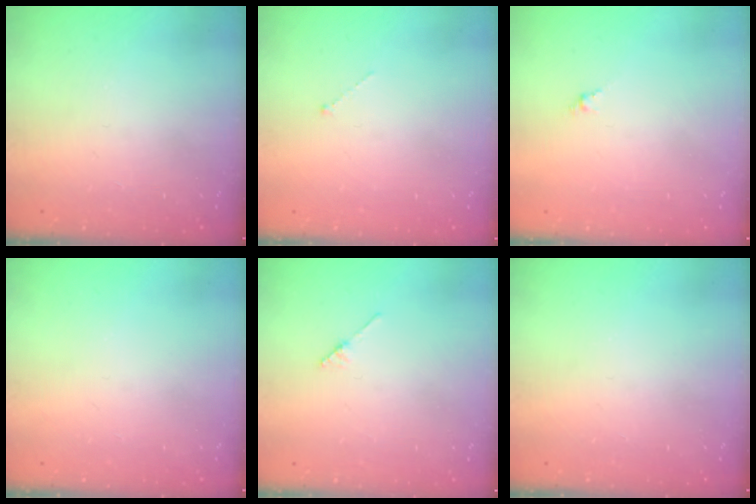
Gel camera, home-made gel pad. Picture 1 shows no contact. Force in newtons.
{"total": 0.0}
{"total": 1.6, "press": 1.5, "slide": 0.5}
{"total": 0.0}
{"total": 2.1, "press": 2.1, "slide": 0.1}
{"total": 0.0}